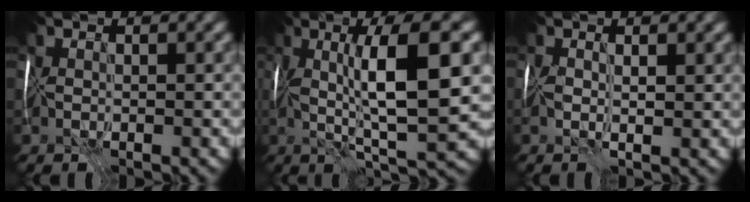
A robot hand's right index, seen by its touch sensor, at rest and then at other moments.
{"total": 10.2, "force": [1.1, 2.1, 9.9], "torque": [-0.161, 0.009, 0.020]}
{"total": 1.8, "force": [0.4, 0.6, 1.7], "torque": [-0.033, 0.001, 0.004]}